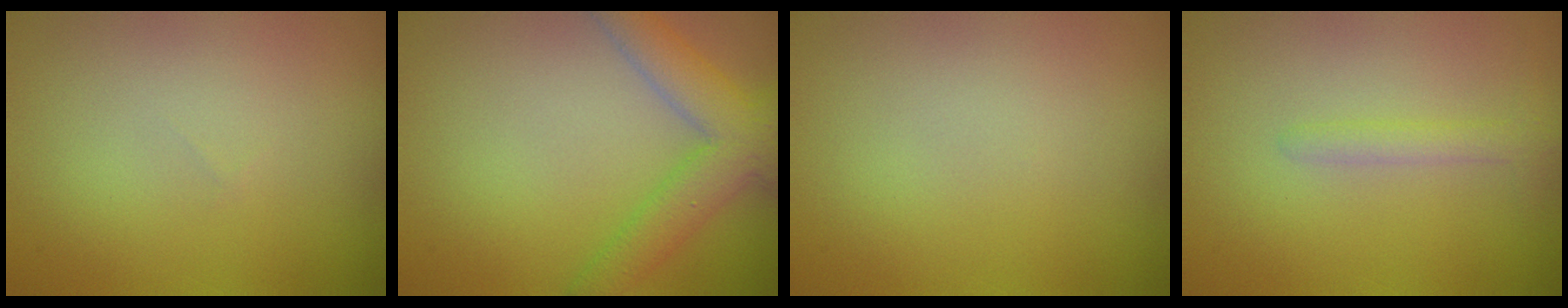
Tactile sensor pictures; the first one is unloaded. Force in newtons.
{"total": 5.4, "press": 5.4, "slide": 0.2}
{"total": 0.0}
{"total": 1.5, "press": 1.5, "slide": 0.1}